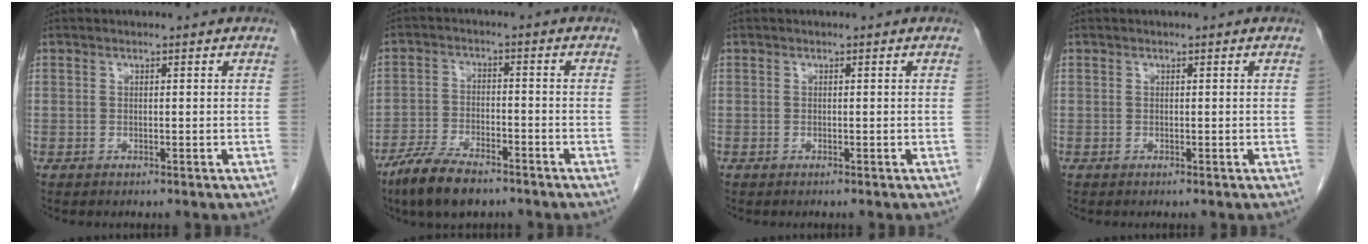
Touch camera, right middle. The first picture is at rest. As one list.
[{"total": 8.5, "force": [-6.4, 2.6, 4.9], "torque": [-0.100, -0.014, -0.118]}, {"total": 0.0}, {"total": 0.0}]